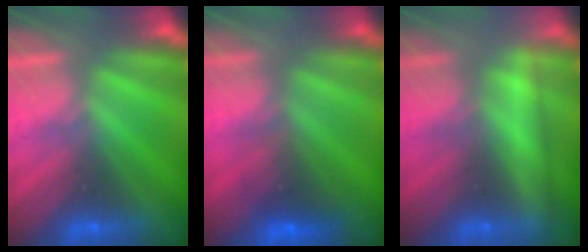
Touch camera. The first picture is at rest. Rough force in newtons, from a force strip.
{"total": 6.9}
{"total": 2.4}